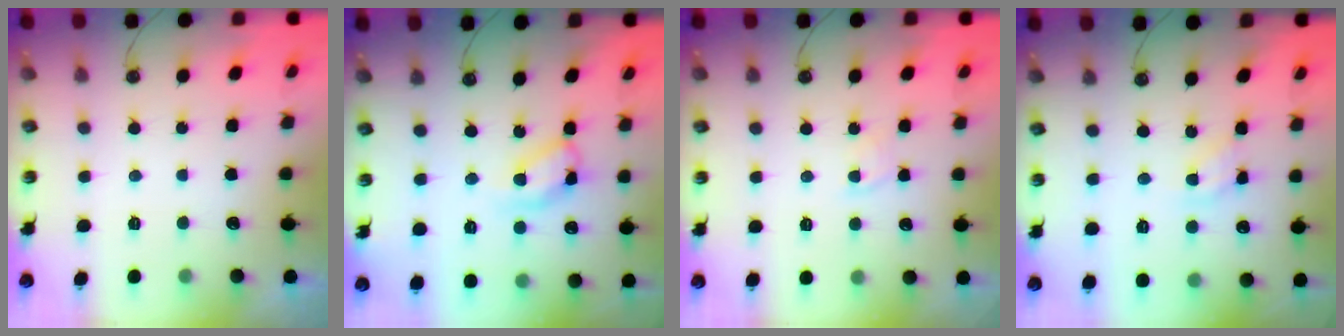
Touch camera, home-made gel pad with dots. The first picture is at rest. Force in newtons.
{"total": 14.1, "press": 14.1, "slide": 0.9}
{"total": 2.8, "press": 2.8, "slide": 0.4}
{"total": 6.2, "press": 6.2, "slide": 0.4}